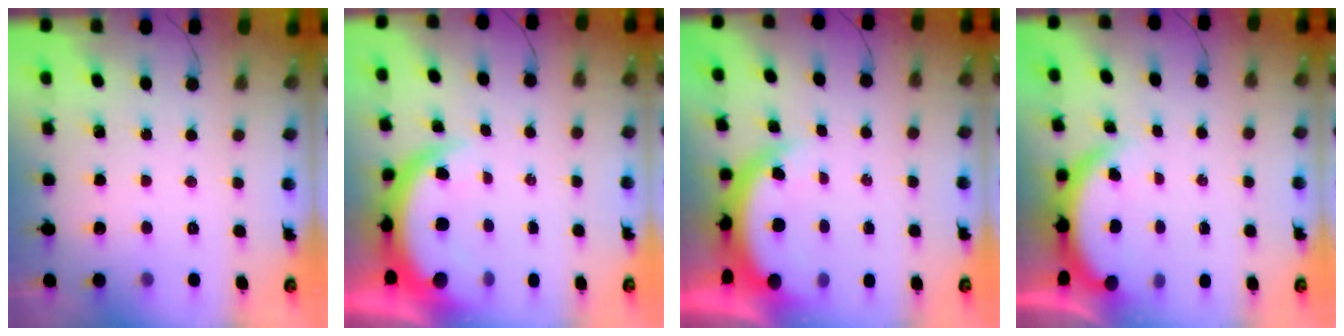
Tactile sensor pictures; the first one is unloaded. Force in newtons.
{"total": 6.7, "press": 6.7, "slide": 0.7}
{"total": 6.6, "press": 6.6, "slide": 0.6}
{"total": 3.7, "press": 3.7, "slide": 0.1}